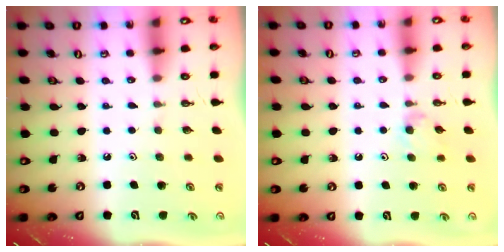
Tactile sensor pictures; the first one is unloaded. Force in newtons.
{"total": 6.1, "press": 6.0, "slide": 0.6}